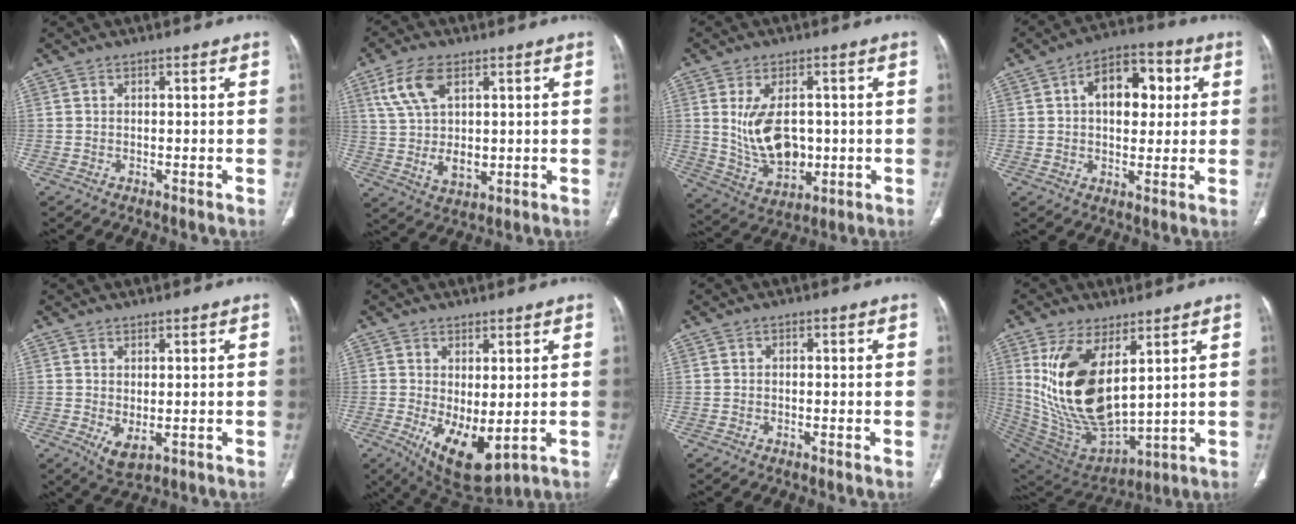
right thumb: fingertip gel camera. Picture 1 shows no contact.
{"total": 11.2, "force": [3.7, 6.4, 8.5], "torque": [-0.161, -0.009, 0.080]}
{"total": 11.9, "force": [0.7, 7.3, 9.3], "torque": [-0.147, -0.010, 0.035]}
{"total": 12.3, "force": [2.9, 7.5, 9.3], "torque": [-0.104, 0.015, 0.038]}
{"total": 3.6, "force": [-0.1, 1.7, 3.1], "torque": [-0.053, -0.007, 0.013]}
{"total": 10.0, "force": [-1.3, 4.6, 8.8], "torque": [-0.143, -0.022, 0.001]}
{"total": 0.5, "force": [0.0, 0.4, 0.3], "torque": [-0.005, 0.002, 0.000]}
{"total": 20.2, "force": [6.2, 9.9, 16.4], "torque": [-0.305, -0.036, 0.145]}